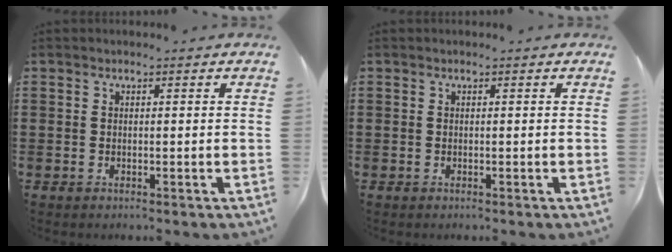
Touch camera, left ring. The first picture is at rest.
{"total": 0.0}